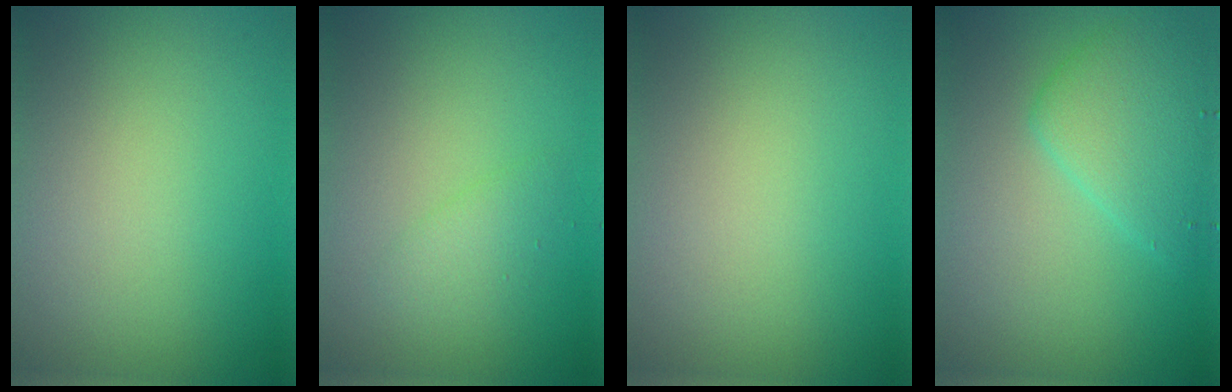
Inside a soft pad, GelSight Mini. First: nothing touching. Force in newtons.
{"total": 1.4, "press": 1.4, "slide": 0.2}
{"total": 0.0}
{"total": 3.0, "press": 3.0, "slide": 0.1}